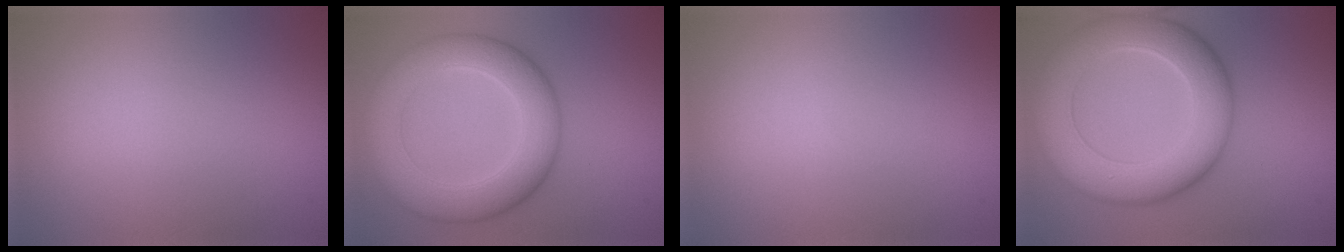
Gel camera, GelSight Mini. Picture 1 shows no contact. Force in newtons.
{"total": 7.9, "press": 7.9, "slide": 0.5}
{"total": 0.0}
{"total": 9.5, "press": 9.5, "slide": 0.8}